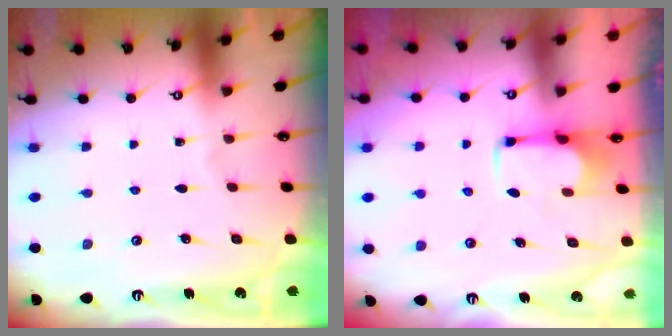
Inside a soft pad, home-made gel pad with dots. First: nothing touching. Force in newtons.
{"total": 2.7, "press": 2.5, "slide": 0.9}